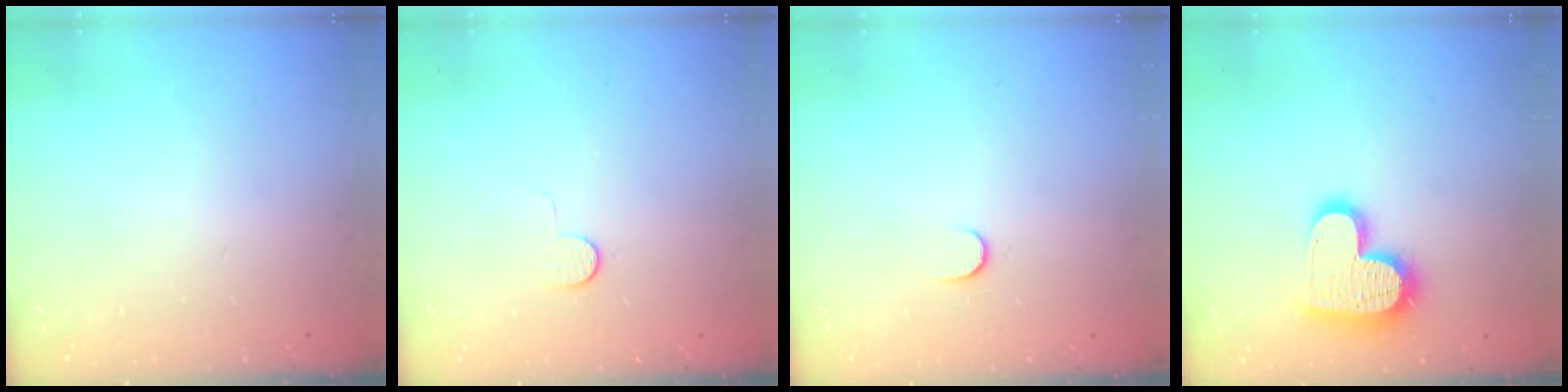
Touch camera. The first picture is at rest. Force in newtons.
{"total": 5.0, "press": 5.0, "slide": 0.5}
{"total": 3.4, "press": 3.4, "slide": 0.4}
{"total": 16.1, "press": 16.0, "slide": 1.2}